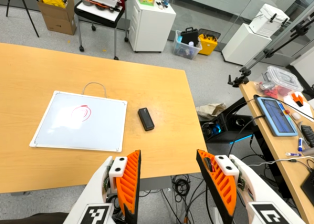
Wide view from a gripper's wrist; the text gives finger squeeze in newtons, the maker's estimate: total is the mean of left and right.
{"total": 0.0}